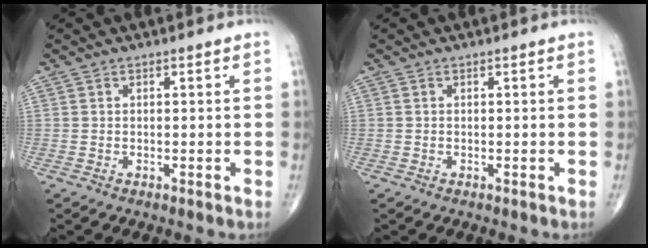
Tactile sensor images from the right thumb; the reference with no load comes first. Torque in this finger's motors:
{"motor_torque": [0.25, 0.11, 0.12, -0.16, -0.10]}